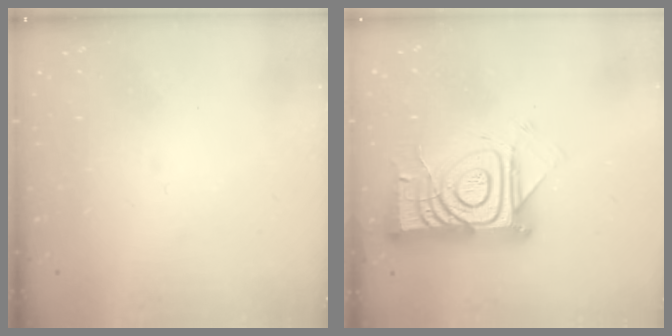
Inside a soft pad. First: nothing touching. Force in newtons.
{"total": 16.3, "press": 16.3, "slide": 1.5}